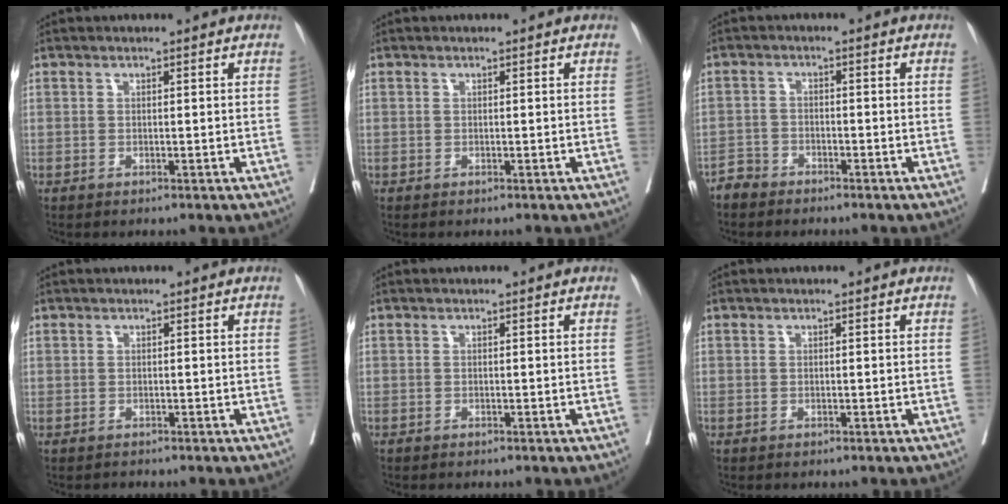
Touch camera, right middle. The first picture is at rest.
{"total": 0.0}
{"total": 2.5, "force": [-2.3, 1.0, -0.2], "torque": [0.004, 0.002, -0.044]}
{"total": 0.0}
{"total": 0.0}
{"total": 0.0}